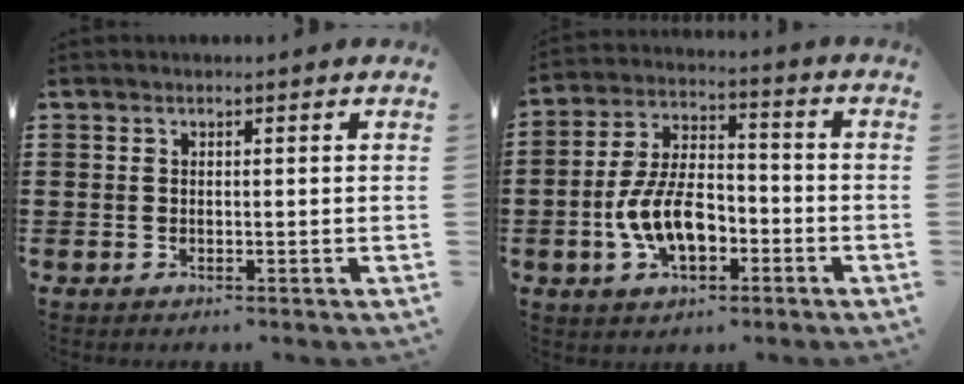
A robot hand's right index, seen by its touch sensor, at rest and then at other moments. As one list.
[{"total": 9.5, "force": [-3.1, 5.0, 7.4], "torque": [-0.167, 0.003, -0.062]}]